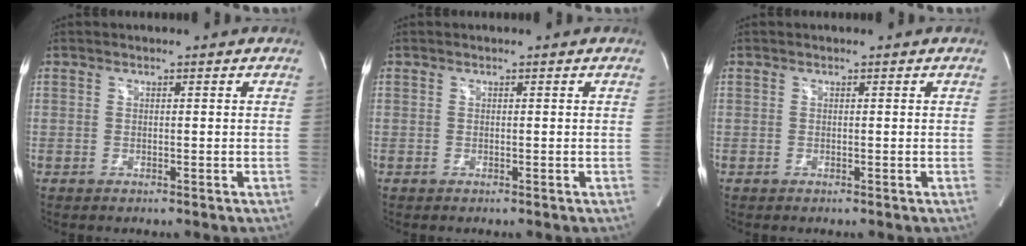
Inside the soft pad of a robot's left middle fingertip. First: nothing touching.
{"total": 0.0}
{"total": 0.0}